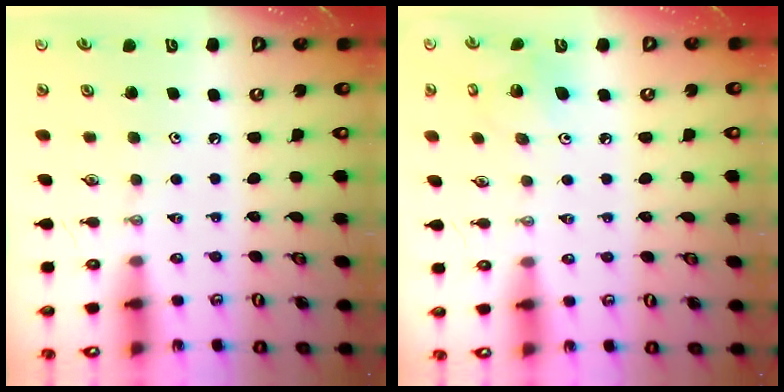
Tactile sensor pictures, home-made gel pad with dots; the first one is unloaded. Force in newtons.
{"total": 7.5, "press": 7.3, "slide": 1.7}